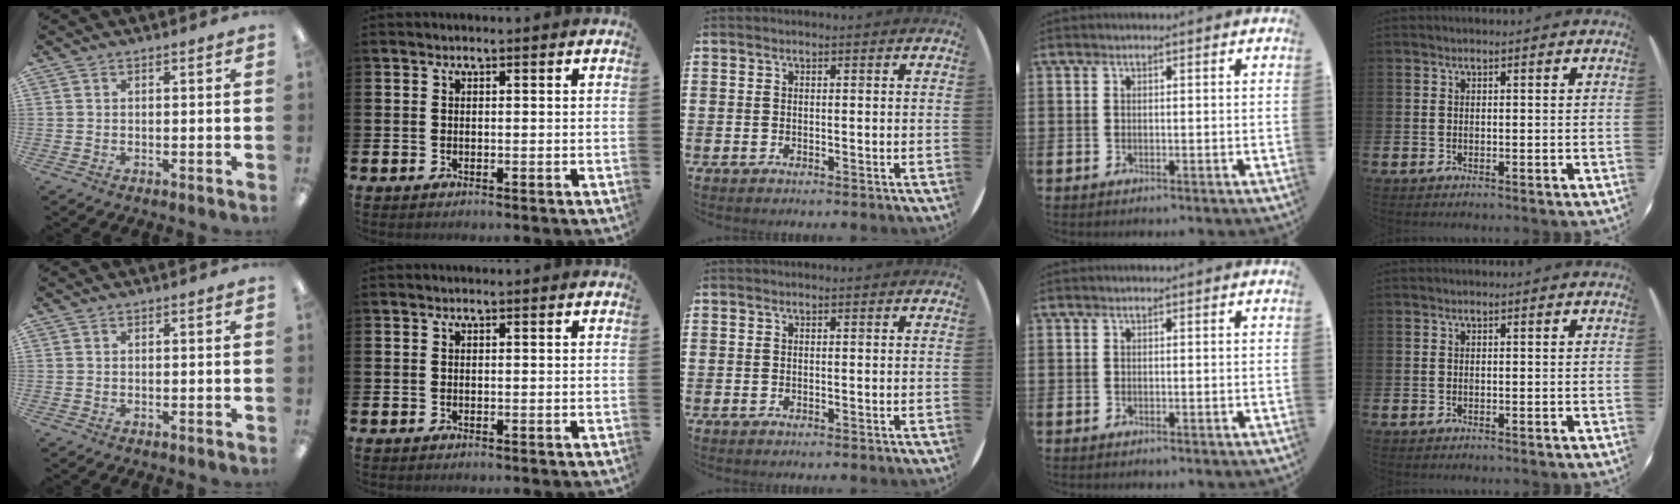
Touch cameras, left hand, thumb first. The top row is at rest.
{}